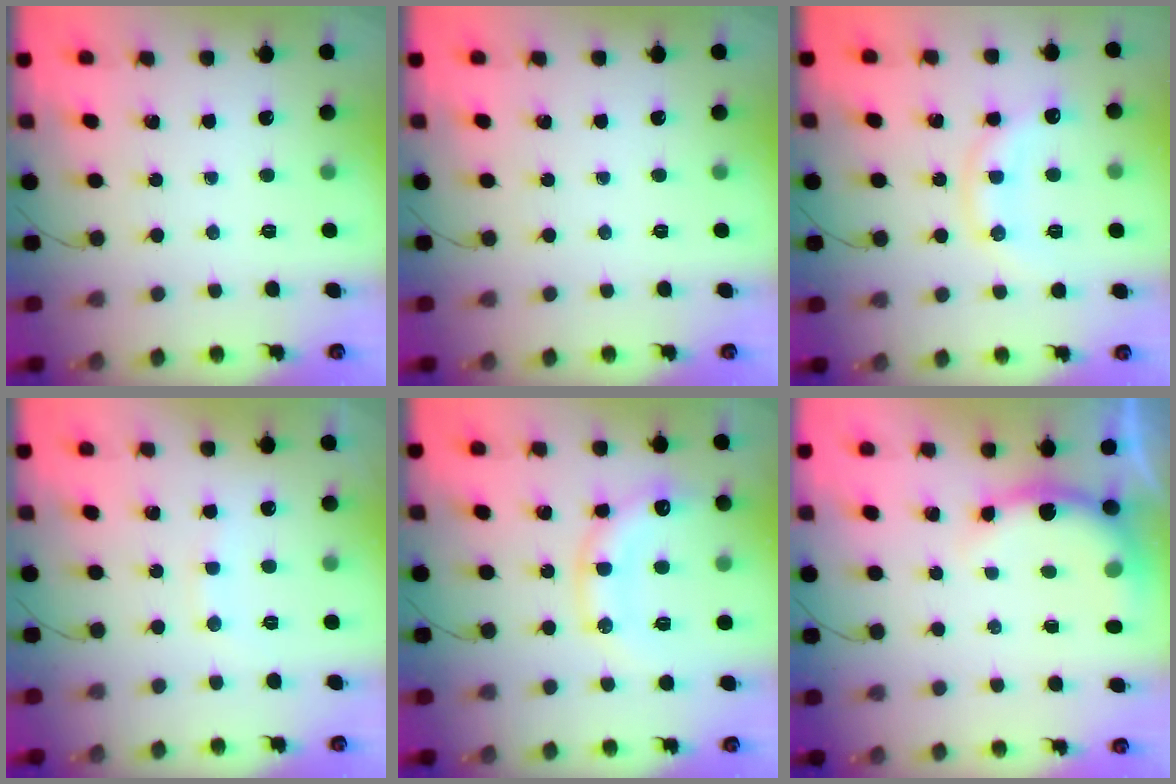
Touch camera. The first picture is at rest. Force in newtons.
{"total": 0.0}
{"total": 11.9, "press": 11.9, "slide": 0.7}
{"total": 6.8, "press": 6.7, "slide": 1.4}
{"total": 14.4, "press": 14.4, "slide": 1.2}
{"total": 6.5, "press": 6.4, "slide": 0.6}